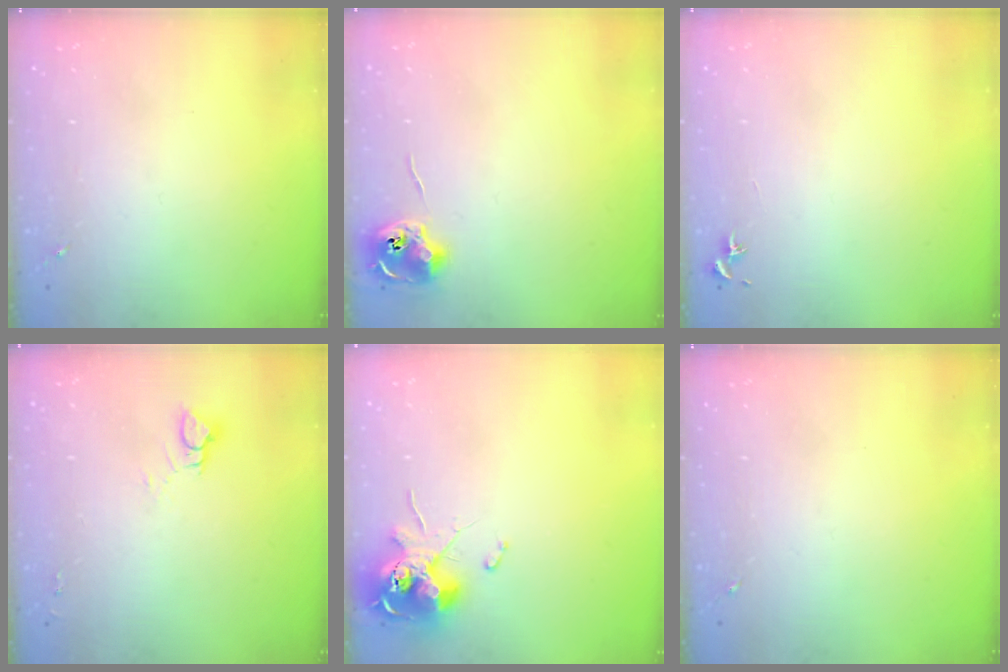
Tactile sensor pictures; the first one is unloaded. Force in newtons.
{"total": 8.8, "press": 8.8, "slide": 0.1}
{"total": 0.7, "press": 0.7, "slide": 0.3}
{"total": 4.6, "press": 4.5, "slide": 0.5}
{"total": 12.4, "press": 12.3, "slide": 1.1}
{"total": 0.0}